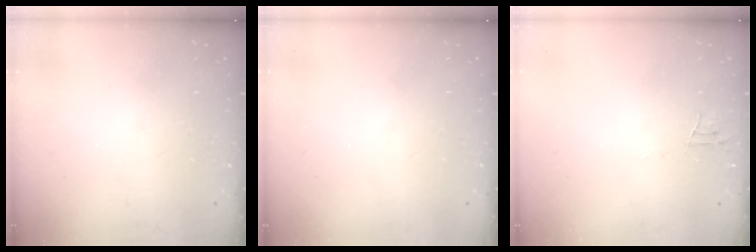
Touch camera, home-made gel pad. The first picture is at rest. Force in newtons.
{"total": 0.0}
{"total": 3.5, "press": 3.5, "slide": 0.3}